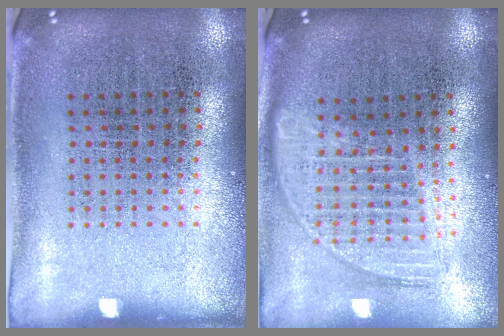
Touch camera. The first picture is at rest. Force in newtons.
{"total": 1.8, "press": 1.5, "slide": 0.9}